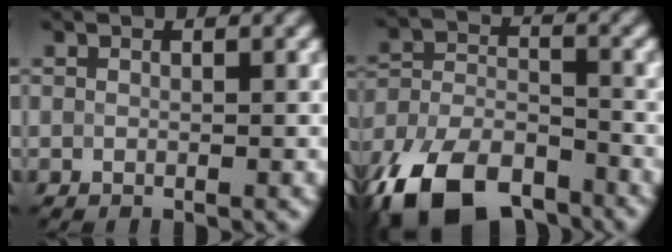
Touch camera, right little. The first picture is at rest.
{"total": 12.1, "force": [-9.0, 5.3, 6.1], "torque": [-0.132, -0.003, -0.162]}